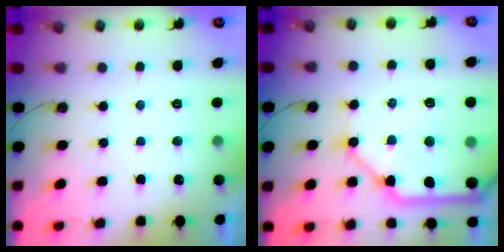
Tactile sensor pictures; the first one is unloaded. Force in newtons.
{"total": 21.1, "press": 21.0, "slide": 2.5}